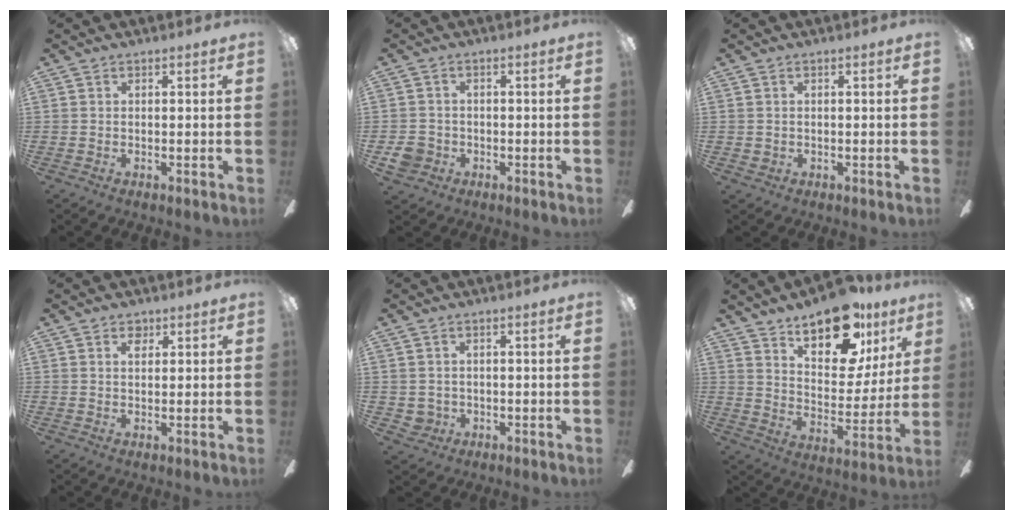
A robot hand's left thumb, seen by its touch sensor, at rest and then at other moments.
{"total": 4.6, "force": [-1.6, 4.1, 1.4], "torque": [-0.029, 0.009, -0.030]}
{"total": 1.0, "force": [0.3, 1.0, 0.1], "torque": [-0.004, 0.005, 0.003]}
{"total": 2.5, "force": [1.4, 1.5, 1.4], "torque": [-0.015, -0.004, 0.022]}
{"total": 2.5, "force": [0.4, 2.4, 0.4], "torque": [-0.012, 0.004, 0.007]}
{"total": 19.1, "force": [13.3, 8.6, 10.7], "torque": [-0.154, -0.074, 0.228]}